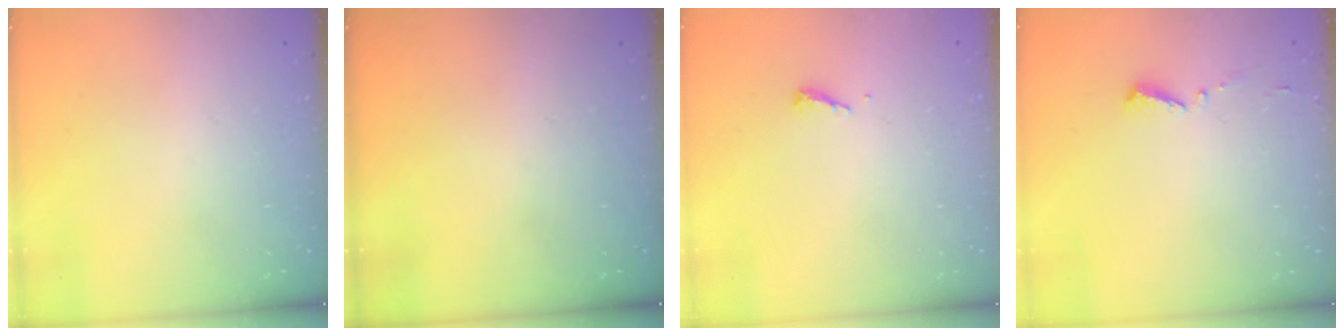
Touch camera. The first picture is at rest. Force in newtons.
{"total": 0.0}
{"total": 4.7, "press": 4.6, "slide": 0.4}
{"total": 4.7, "press": 4.7, "slide": 0.4}